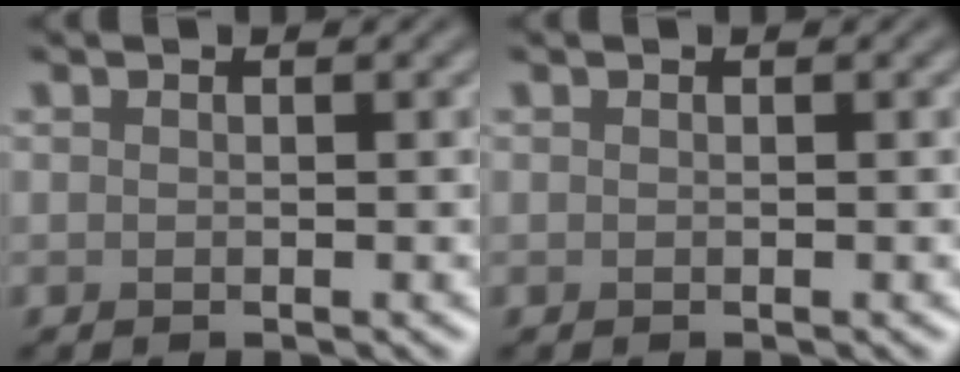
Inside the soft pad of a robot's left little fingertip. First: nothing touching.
{"total": 0.0}